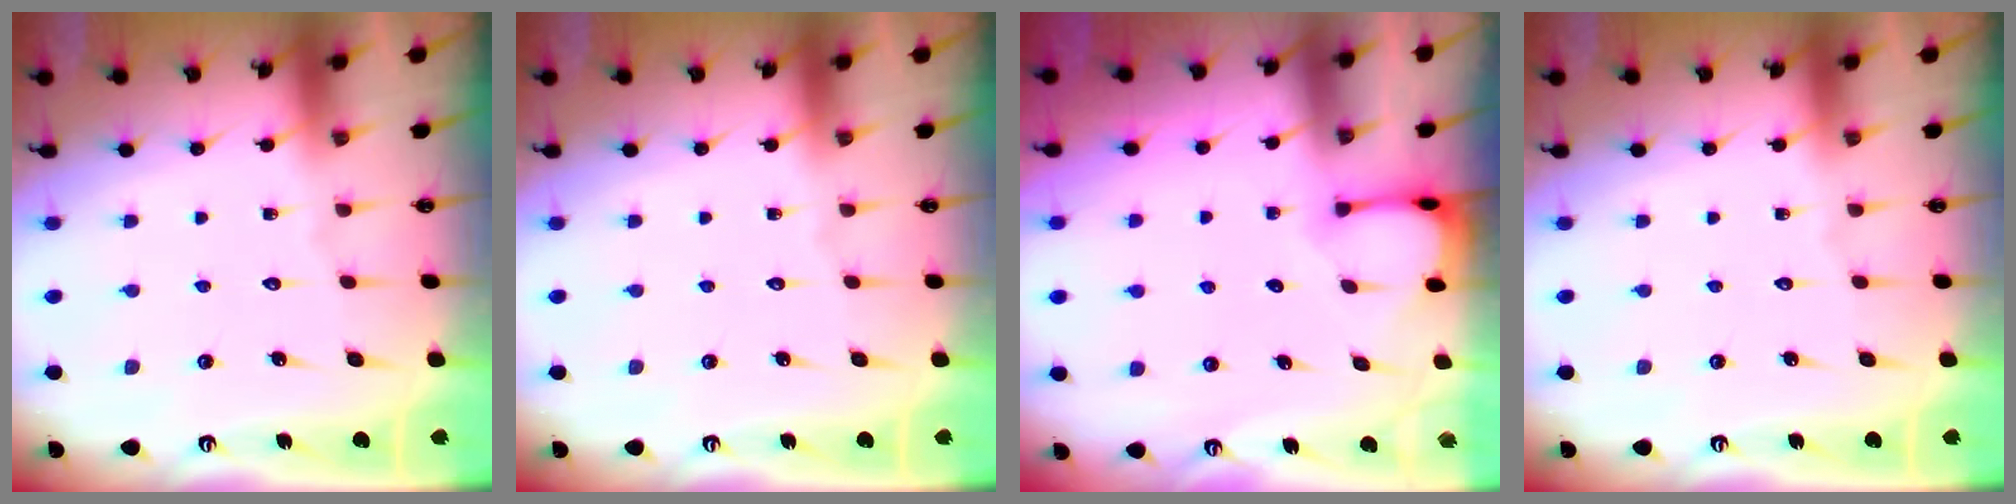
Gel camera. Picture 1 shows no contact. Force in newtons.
{"total": 0.0}
{"total": 2.3, "press": 2.3, "slide": 0.4}
{"total": 0.0}